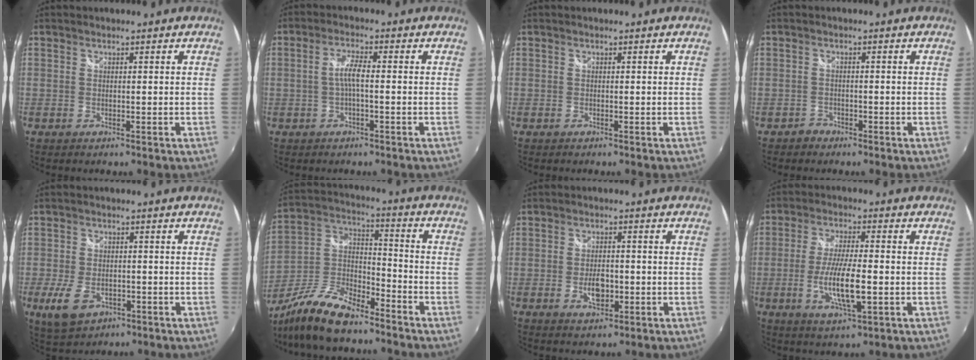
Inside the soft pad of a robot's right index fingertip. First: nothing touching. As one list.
[{"total": 3.4, "force": [-0.6, 0.4, 3.3], "torque": [-0.067, 0.007, -0.011]}, {"total": 0.0}, {"total": 2.0, "force": [-1.4, 1.3, -0.3], "torque": [0.002, 0.005, -0.024]}, {"total": 8.2, "force": [-3.6, 4.9, 5.5], "torque": [-0.131, -0.019, -0.058]}, {"total": 14.9, "force": [-10.8, 5.2, 9.0], "torque": [-0.202, -0.006, -0.205]}, {"total": 4.7, "force": [-1.4, 2.5, 3.7], "torque": [-0.073, -0.003, -0.022]}, {"total": 10.2, "force": [-2.4, 2.2, 9.6], "torque": [-0.189, -0.012, -0.043]}]